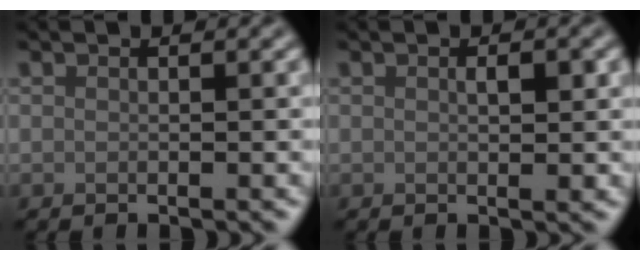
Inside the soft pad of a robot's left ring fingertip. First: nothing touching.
{"total": 1.4, "force": [0.2, 0.6, 1.2], "torque": [-0.018, -0.002, 0.004]}